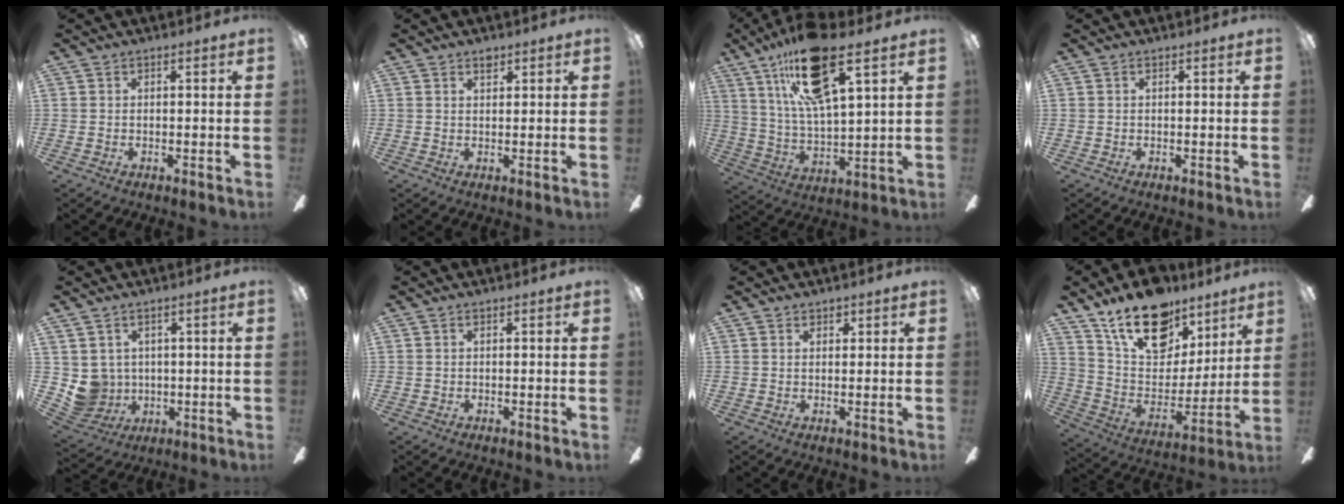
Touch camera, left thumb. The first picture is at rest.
{"total": 1.9, "force": [1.6, 0.8, 0.8], "torque": [-0.011, -0.003, 0.027]}
{"total": 20.9, "force": [12.5, 6.3, 15.5], "torque": [-0.279, -0.041, 0.204]}
{"total": 0.0}
{"total": 6.5, "force": [1.9, 6.2, 0.7], "torque": [-0.051, -0.019, 0.042]}
{"total": 0.0}
{"total": 1.5, "force": [1.1, 0.9, 0.5], "torque": [0.005, -0.003, 0.016]}
{"total": 20.5, "force": [14.3, 11.0, 9.7], "torque": [-0.162, -0.088, 0.258]}